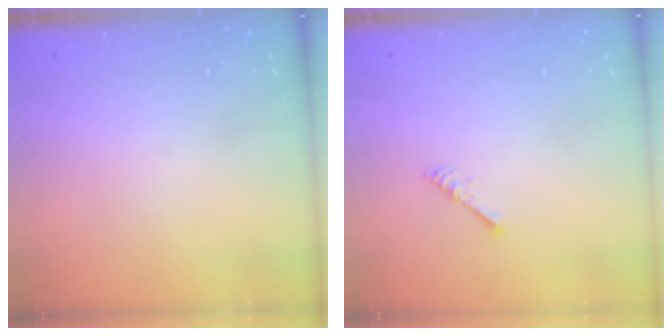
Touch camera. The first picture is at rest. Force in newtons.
{"total": 1.7, "press": 1.6, "slide": 0.4}